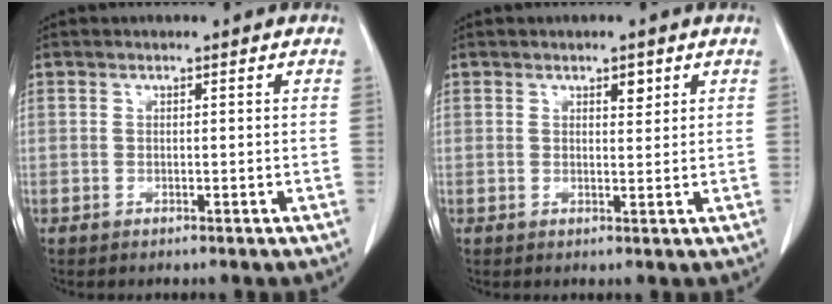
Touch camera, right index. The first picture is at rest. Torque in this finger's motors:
{"motor_torque": [0.01, 0.00, 0.00, 0.01]}